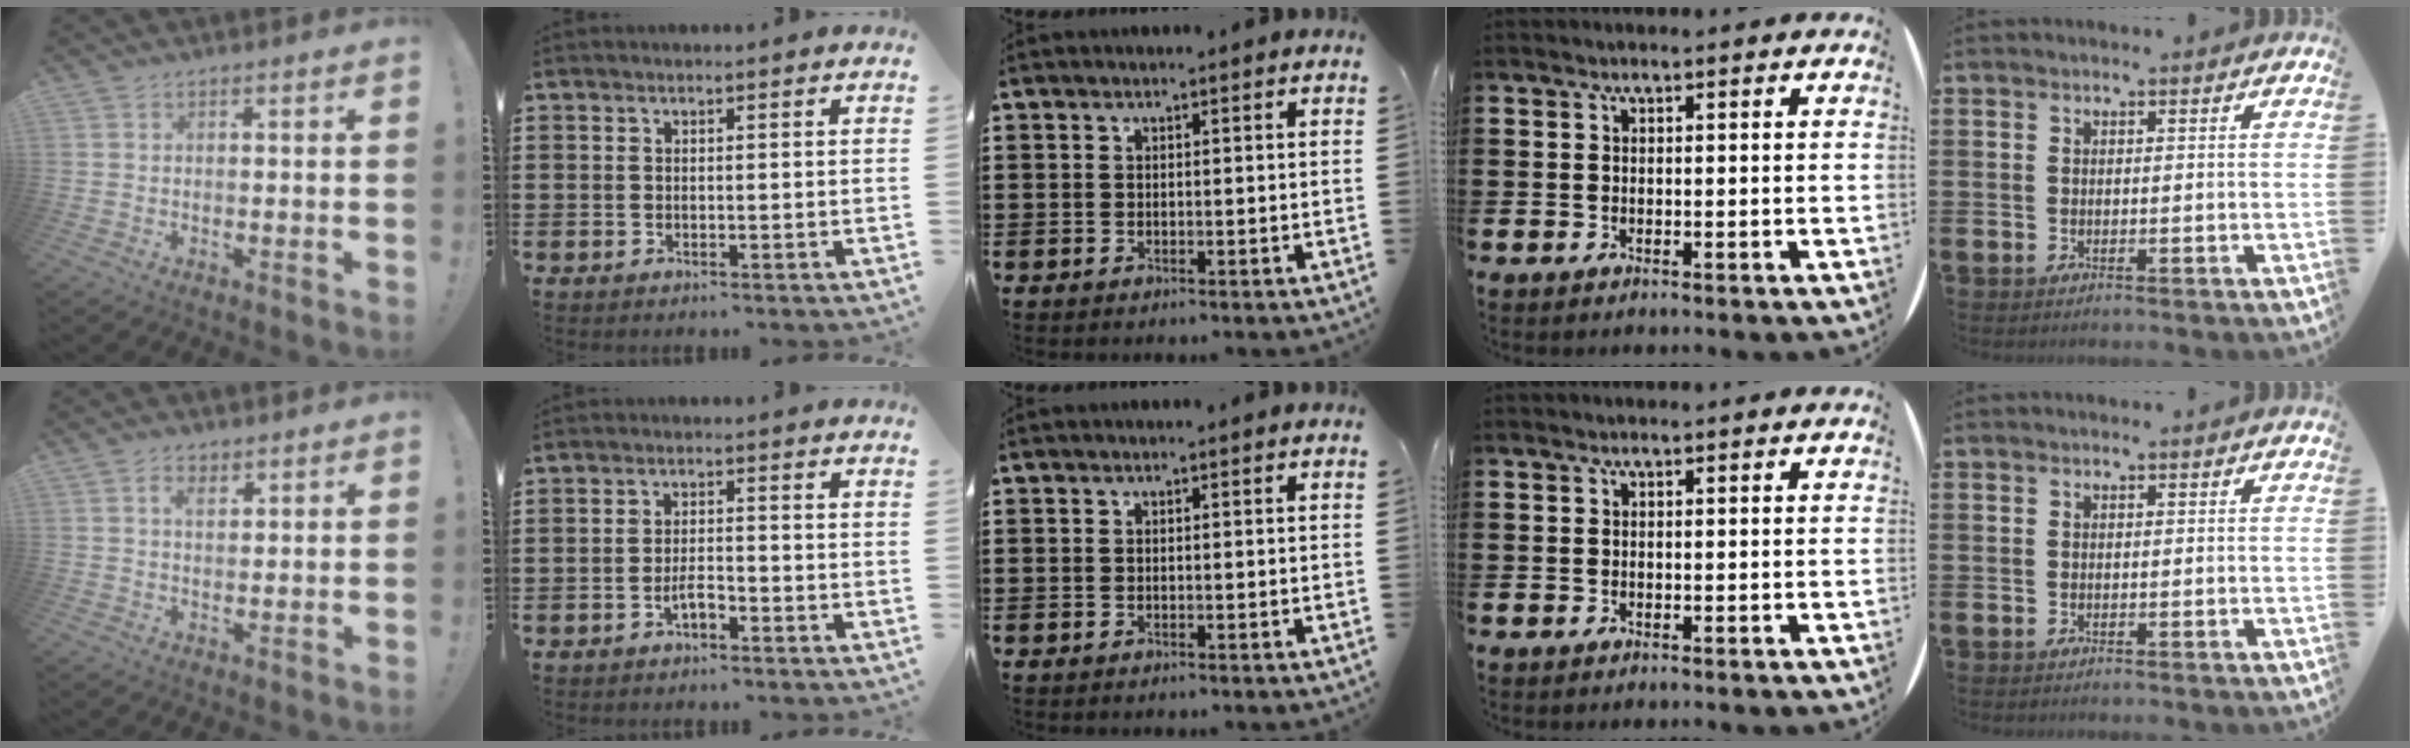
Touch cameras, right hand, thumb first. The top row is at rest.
{"thumb": {"total": 3.0, "force": [1.6, 1.5, 1.9], "torque": [-0.018, -0.009, 0.025]}, "index": {"total": 2.9, "force": [-1.7, 0.9, 2.2], "torque": [-0.047, 0.001, -0.033]}}